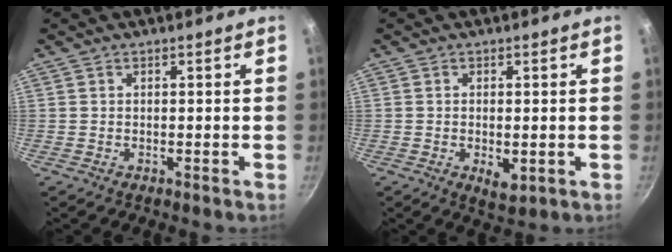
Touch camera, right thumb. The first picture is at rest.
{"total": 4.1, "force": [-0.8, 2.0, 3.4], "torque": [-0.053, -0.011, -0.007]}